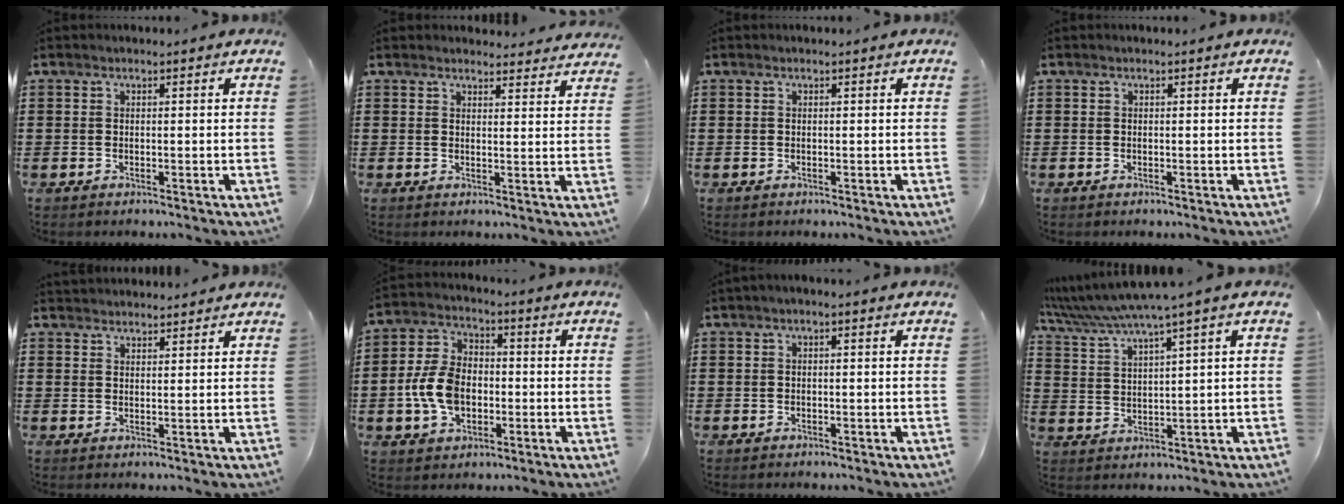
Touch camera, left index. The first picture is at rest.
{"total": 2.9, "force": [2.9, 0.3, 0.1], "torque": [-0.001, -0.014, 0.053]}
{"total": 0.0}
{"total": 0.0}
{"total": 2.0, "force": [2.0, 0.2, -0.2], "torque": [0.000, 0.000, 0.039]}
{"total": 8.8, "force": [-1.7, 6.1, 6.1], "torque": [-0.152, 0.008, -0.037]}
{"total": 0.8, "force": [-0.4, 0.2, 0.7], "torque": [-0.012, -0.002, -0.008]}
{"total": 5.0, "force": [3.9, -0.6, 3.1], "torque": [-0.074, -0.022, 0.063]}